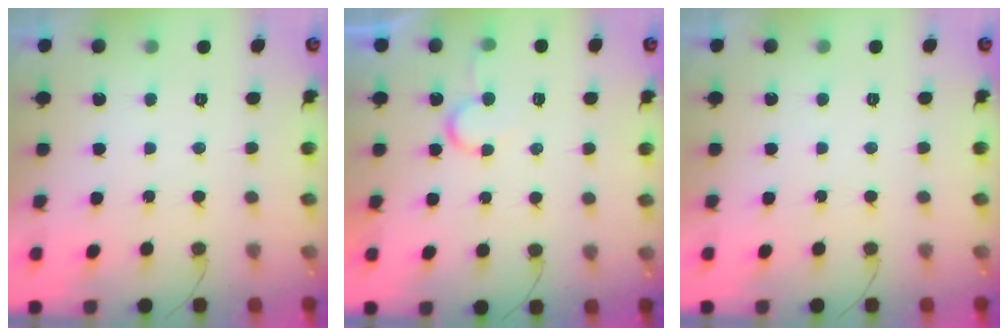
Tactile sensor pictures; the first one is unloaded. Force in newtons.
{"total": 6.4, "press": 6.4, "slide": 0.6}
{"total": 1.8, "press": 1.8, "slide": 0.1}